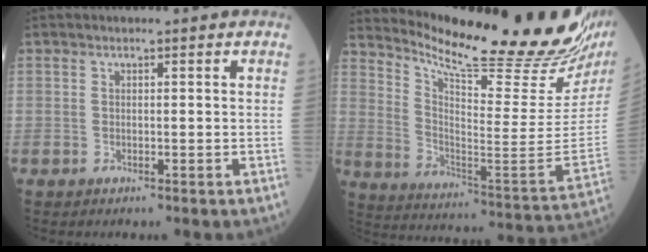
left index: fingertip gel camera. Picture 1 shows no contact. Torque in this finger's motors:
{"motor_torque": [1.02, -1.12, 0.26, 0.08]}